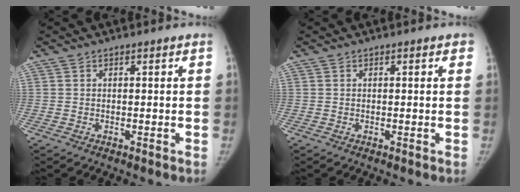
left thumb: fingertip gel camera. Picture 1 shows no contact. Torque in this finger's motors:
{"motor_torque": [-0.30, 0.14, 0.27, 0.08, -0.04]}